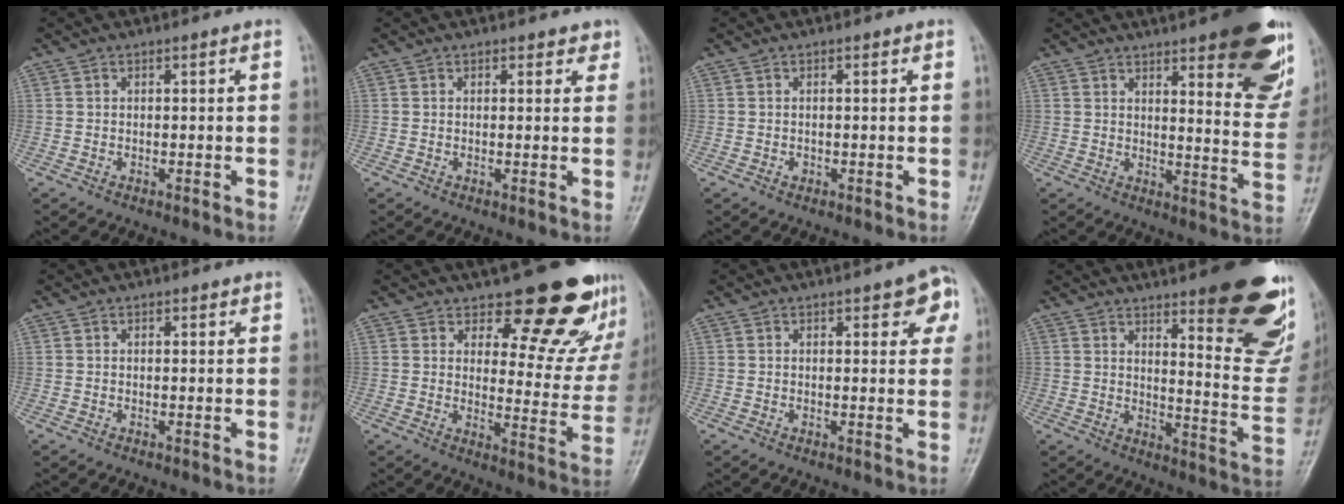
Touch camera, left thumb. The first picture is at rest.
{"total": 2.0, "force": [1.4, 1.2, 0.8], "torque": [0.013, -0.005, 0.011]}
{"total": 0.6, "force": [-0.1, 0.6, 0.3], "torque": [0.001, 0.001, -0.004]}
{"total": 21.2, "force": [12.6, 6.0, 16.0], "torque": [-0.171, -0.061, 0.153]}
{"total": 0.6, "force": [0.4, 0.4, 0.3], "torque": [-0.001, -0.002, 0.003]}
{"total": 16.2, "force": [12.7, 6.5, 7.6], "torque": [-0.037, -0.106, 0.153]}
{"total": 6.0, "force": [2.6, 2.5, 4.8], "torque": [-0.031, -0.005, 0.022]}
{"total": 23.5, "force": [14.4, 6.0, 17.6], "torque": [-0.190, -0.092, 0.185]}